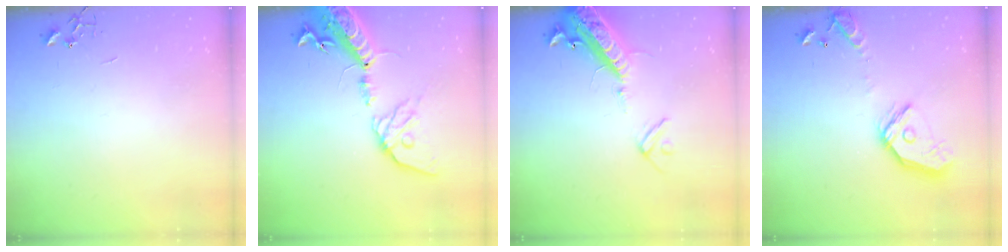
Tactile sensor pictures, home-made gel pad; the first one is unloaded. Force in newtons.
{"total": 19.5, "press": 19.0, "slide": 4.4}
{"total": 16.4, "press": 16.1, "slide": 3.1}
{"total": 16.2, "press": 16.1, "slide": 2.1}